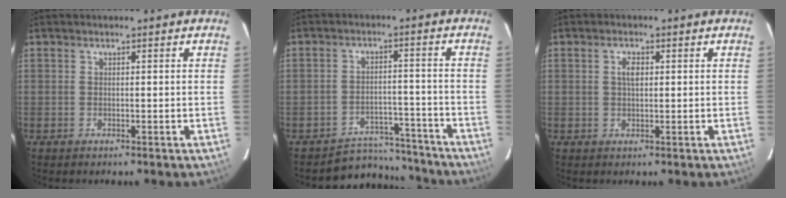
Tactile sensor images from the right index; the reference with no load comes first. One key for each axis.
{"total": 10.0, "fx": -9.1, "fy": 4.1, "fz": -0.3, "tx": 0.001, "ty": 0.048, "tz": -0.122}
{"total": 2.2, "fx": 0.5, "fy": 1.1, "fz": 1.8, "tx": -0.034, "ty": 0.005, "tz": 0.009}